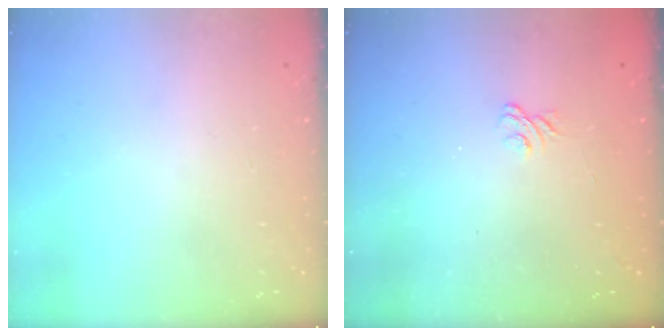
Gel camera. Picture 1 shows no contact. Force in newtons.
{"total": 1.8, "press": 1.4, "slide": 1.1}